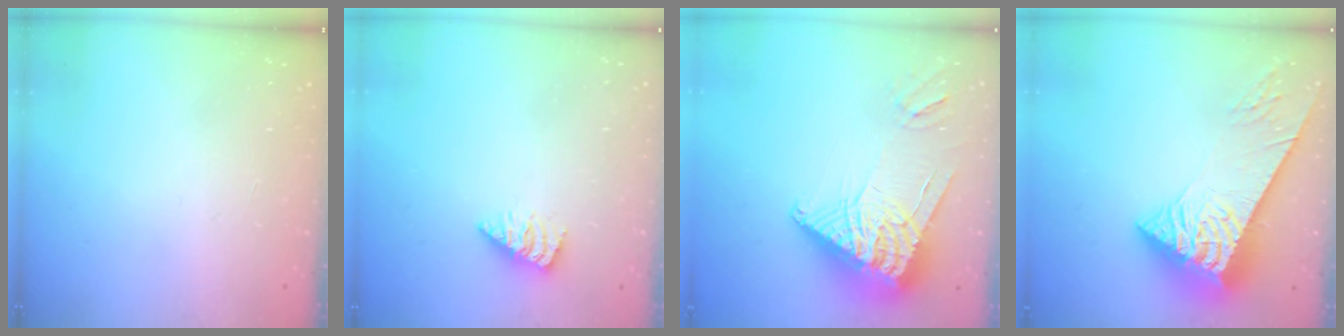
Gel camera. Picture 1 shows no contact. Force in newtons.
{"total": 1.4, "press": 1.3, "slide": 0.2}
{"total": 14.2, "press": 14.1, "slide": 1.7}
{"total": 8.3, "press": 8.2, "slide": 1.0}